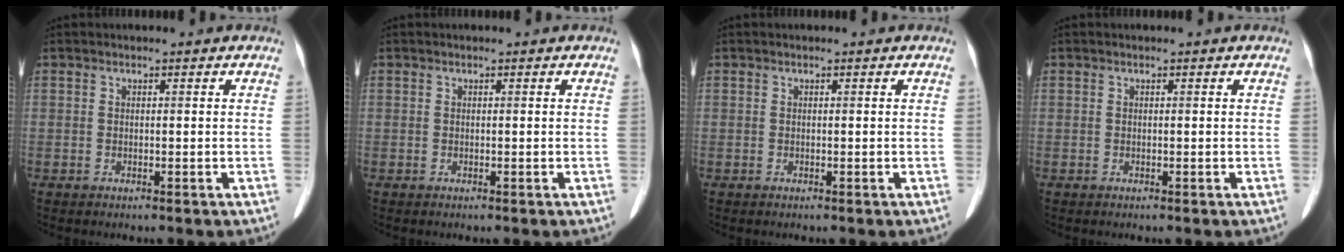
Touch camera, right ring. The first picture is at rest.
{"total": 0.0}
{"total": 0.0}
{"total": 0.0}